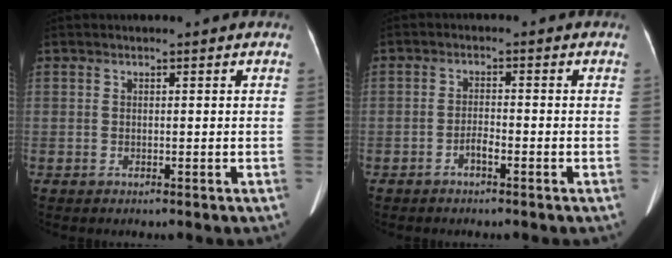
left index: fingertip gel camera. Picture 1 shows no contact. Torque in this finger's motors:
{"motor_torque": [-0.13, -0.10, -0.05, -0.01]}